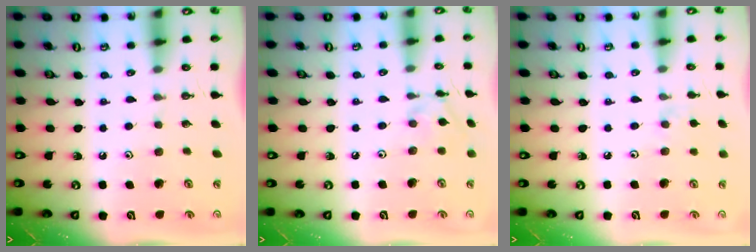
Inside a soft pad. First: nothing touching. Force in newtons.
{"total": 6.9, "press": 6.8, "slide": 0.4}
{"total": 3.3, "press": 3.2, "slide": 0.6}